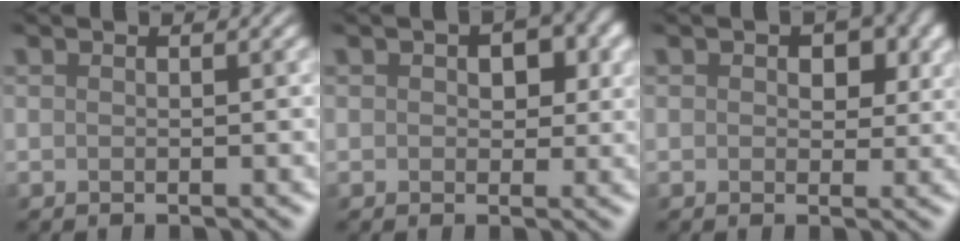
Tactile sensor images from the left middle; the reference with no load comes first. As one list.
[{"total": 3.4, "force": [0.8, 2.5, 2.1], "torque": [-0.005, 0.011, 0.002]}, {"total": 4.3, "force": [1.3, 3.1, 2.7], "torque": [-0.015, 0.013, 0.007]}]